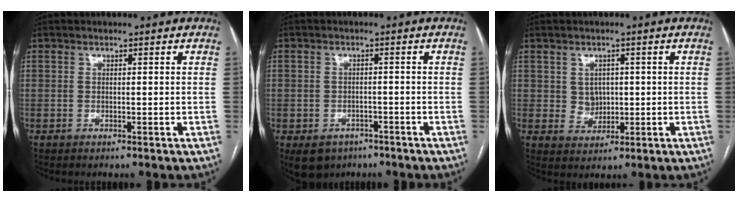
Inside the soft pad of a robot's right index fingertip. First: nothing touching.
{"total": 6.2, "force": [-3.5, 4.8, 1.5], "torque": [-0.025, 0.006, -0.044]}
{"total": 3.4, "force": [0.5, 3.0, 1.6], "torque": [-0.023, 0.003, 0.015]}